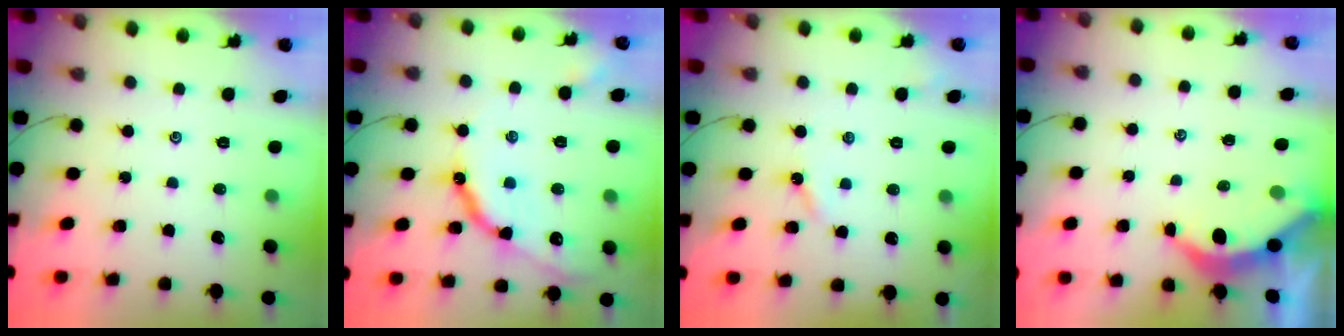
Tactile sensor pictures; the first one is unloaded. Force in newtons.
{"total": 12.7, "press": 12.7, "slide": 1.0}
{"total": 2.9, "press": 2.8, "slide": 0.3}
{"total": 3.8, "press": 3.8, "slide": 0.5}